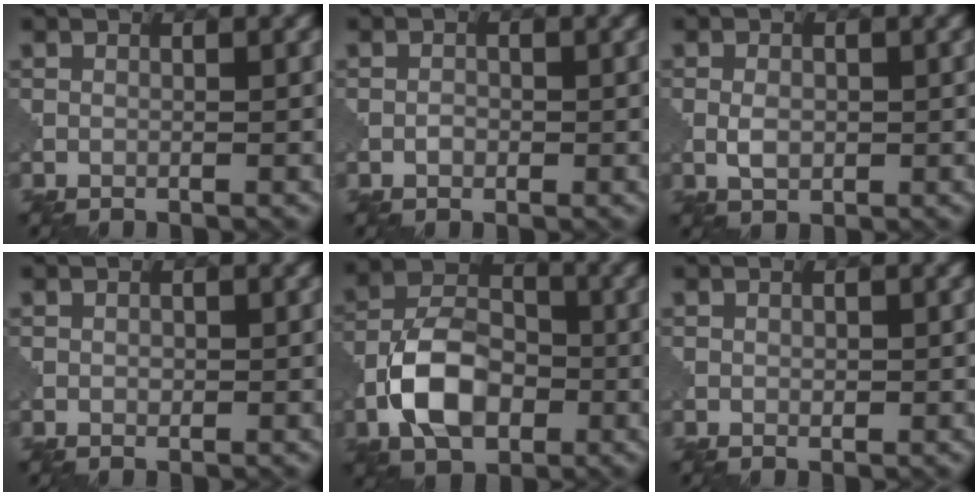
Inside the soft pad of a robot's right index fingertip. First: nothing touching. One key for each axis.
{"total": 0.5, "fx": 0.1, "fy": 0.5, "fz": 0.2, "tx": -0.006, "ty": 0.002, "tz": 0.005}
{"total": 1.6, "fx": 0.2, "fy": 1.2, "fz": 1.1, "tx": -0.027, "ty": -0.001, "tz": 0.008}
{"total": 0.6, "fx": 0.2, "fy": 0.5, "fz": 0.2, "tx": -0.006, "ty": 0.001, "tz": 0.010}
{"total": 7.6, "fx": -2.2, "fy": 5.1, "fz": 5.1, "tx": -0.102, "ty": 0.007, "tz": -0.044}
{"total": 0.6, "fx": 0.3, "fy": 0.4, "fz": 0.3, "tx": -0.009, "ty": -0.001, "tz": 0.011}